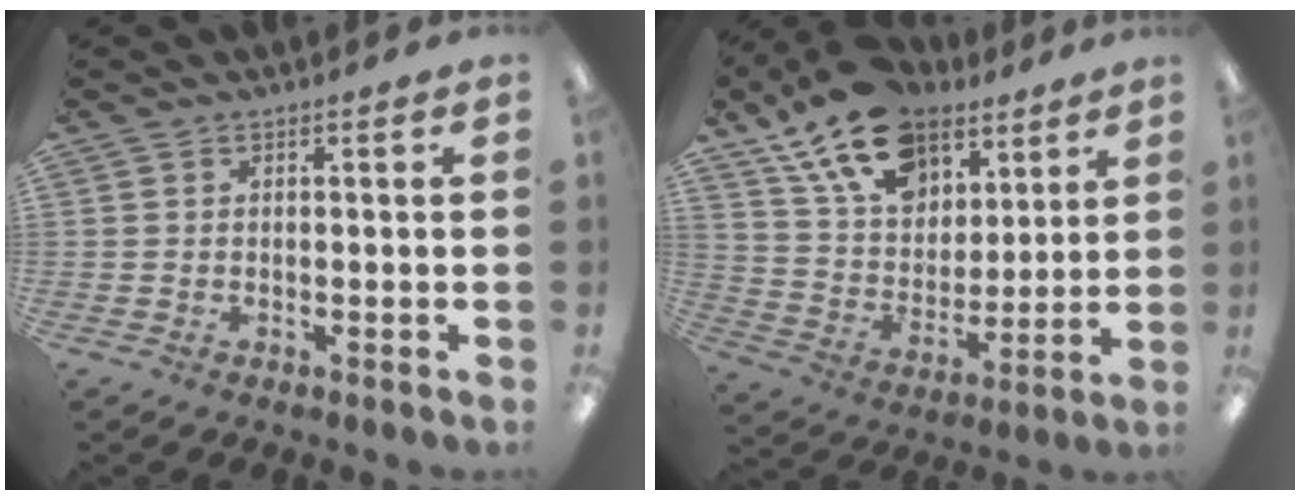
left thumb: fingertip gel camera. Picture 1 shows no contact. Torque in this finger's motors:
{"motor_torque": [0.46, 0.49, 1.31, -1.46, 0.49]}